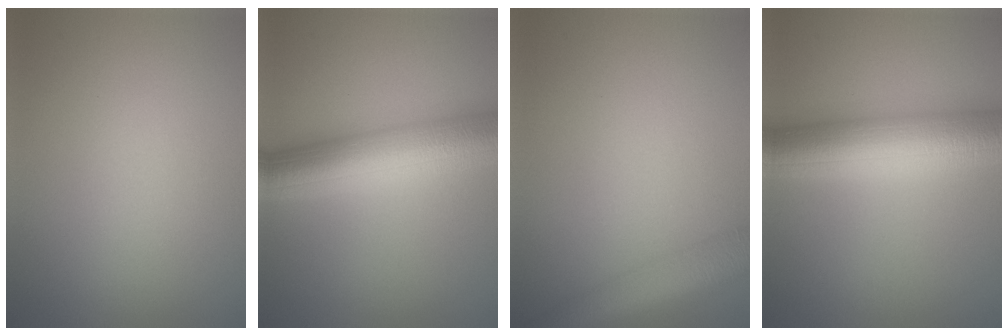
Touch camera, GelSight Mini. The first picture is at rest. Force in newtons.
{"total": 9.3, "press": 9.3, "slide": 0.3}
{"total": 4.5, "press": 4.5, "slide": 0.3}
{"total": 9.6, "press": 9.6, "slide": 0.1}